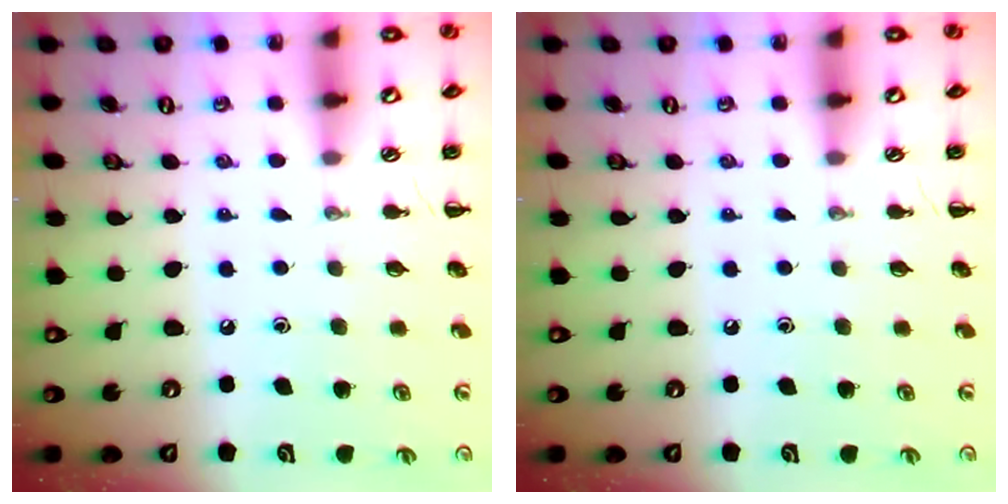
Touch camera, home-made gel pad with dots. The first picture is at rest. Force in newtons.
{"total": 0.0}